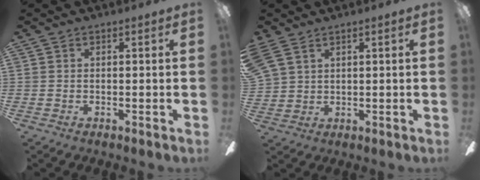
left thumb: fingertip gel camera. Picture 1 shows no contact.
{"total": 4.6, "force": [3.3, 2.6, 1.9], "torque": [-0.044, -0.001, 0.067]}